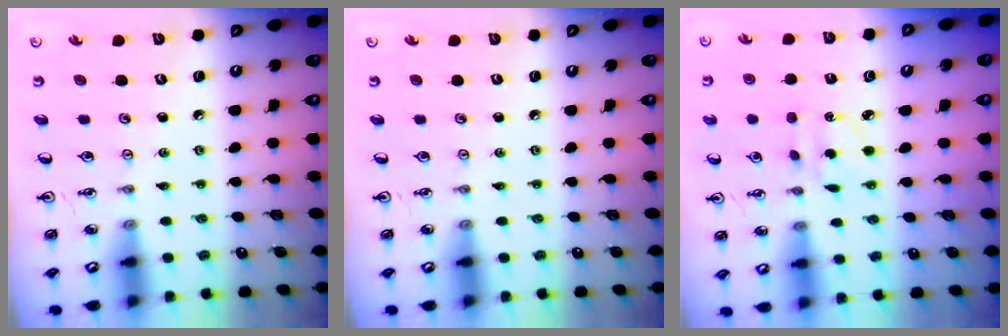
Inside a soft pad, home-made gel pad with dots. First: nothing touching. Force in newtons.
{"total": 0.0}
{"total": 3.3, "press": 3.3, "slide": 0.4}